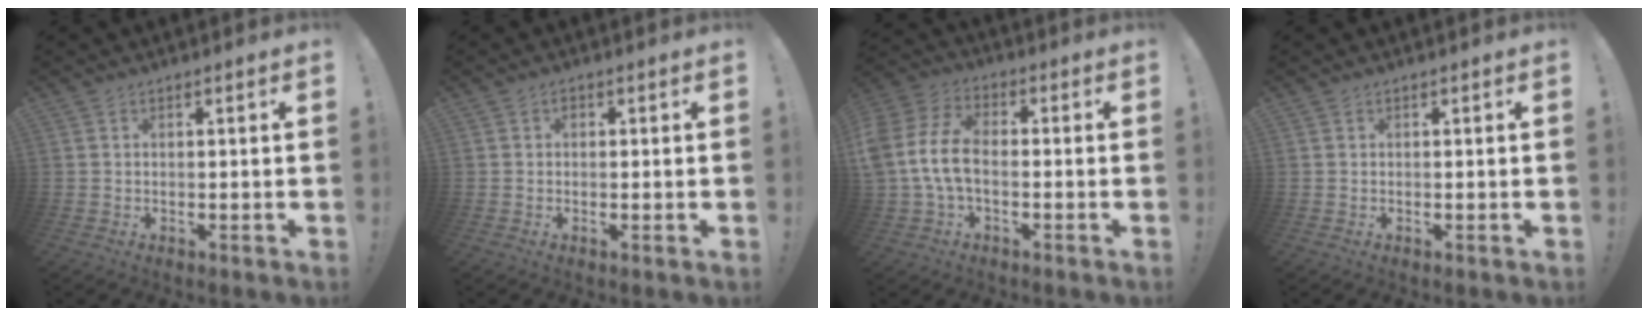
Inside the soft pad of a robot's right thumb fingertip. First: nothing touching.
{"total": 1.1, "force": [-0.1, 0.7, 0.8], "torque": [-0.014, 0.003, -0.003]}
{"total": 12.9, "force": [-1.6, 8.8, 9.3], "torque": [-0.197, 0.018, -0.025]}
{"total": 0.0}